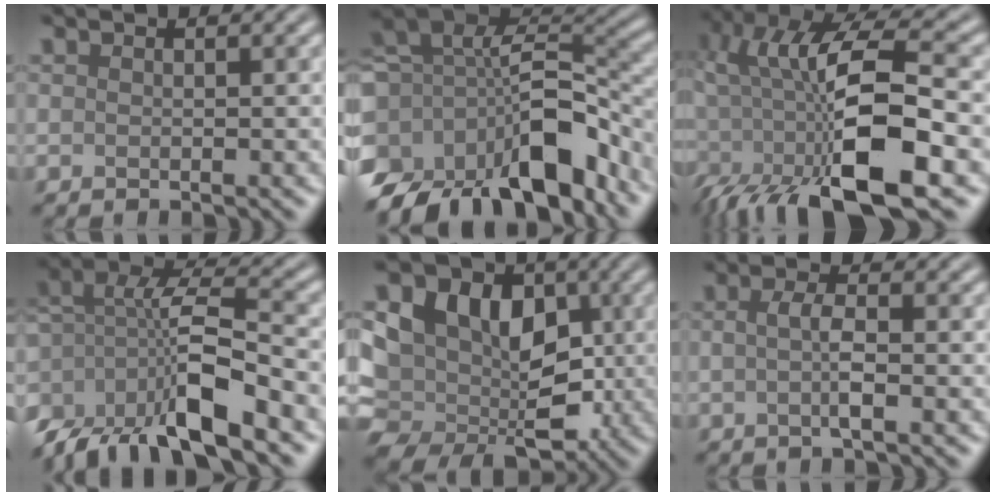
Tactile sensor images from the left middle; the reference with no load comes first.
{"total": 13.5, "force": [-6.4, 7.2, 9.4], "torque": [-0.168, 0.005, -0.112]}
{"total": 14.0, "force": [-3.5, 5.0, 12.6], "torque": [-0.230, -0.003, -0.069]}
{"total": 9.4, "force": [-5.1, 2.9, 7.3], "torque": [-0.123, 0.009, -0.105]}
{"total": 13.9, "force": [0.9, 11.1, 8.3], "torque": [-0.130, 0.027, 0.001]}
{"total": 2.2, "force": [-0.3, 0.4, 2.1], "torque": [-0.043, 0.000, -0.007]}